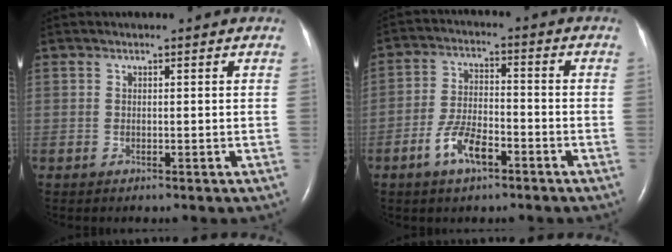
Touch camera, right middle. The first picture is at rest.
{"total": 7.0, "force": [-3.9, 2.5, 5.2], "torque": [-0.110, 0.003, -0.071]}